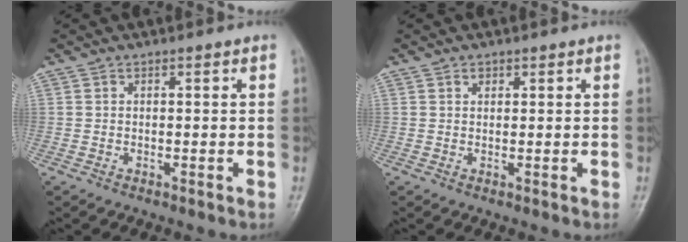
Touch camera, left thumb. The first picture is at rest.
{"total": 1.0, "force": [0.6, 0.7, 0.3], "torque": [0.001, -0.003, 0.009]}